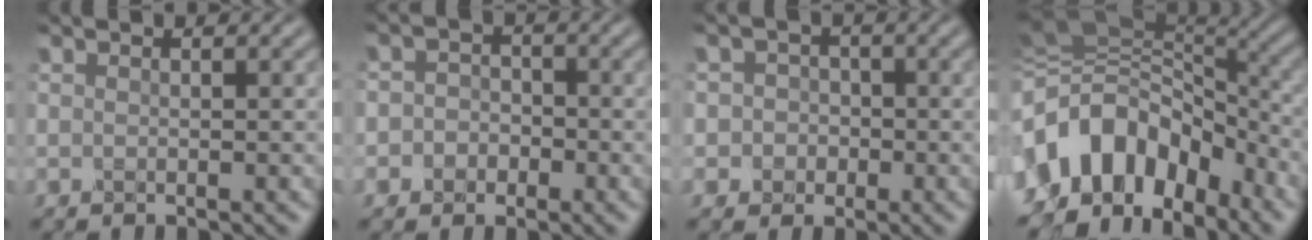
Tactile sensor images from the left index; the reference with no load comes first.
{"total": 2.6, "force": [-0.8, 2.3, 0.8], "torque": [0.011, 0.004, -0.033]}
{"total": 3.0, "force": [-0.5, 2.9, 0.7], "torque": [0.016, 0.011, -0.028]}
{"total": 12.4, "force": [-4.9, 8.7, 7.4], "torque": [-0.144, 0.004, -0.084]}